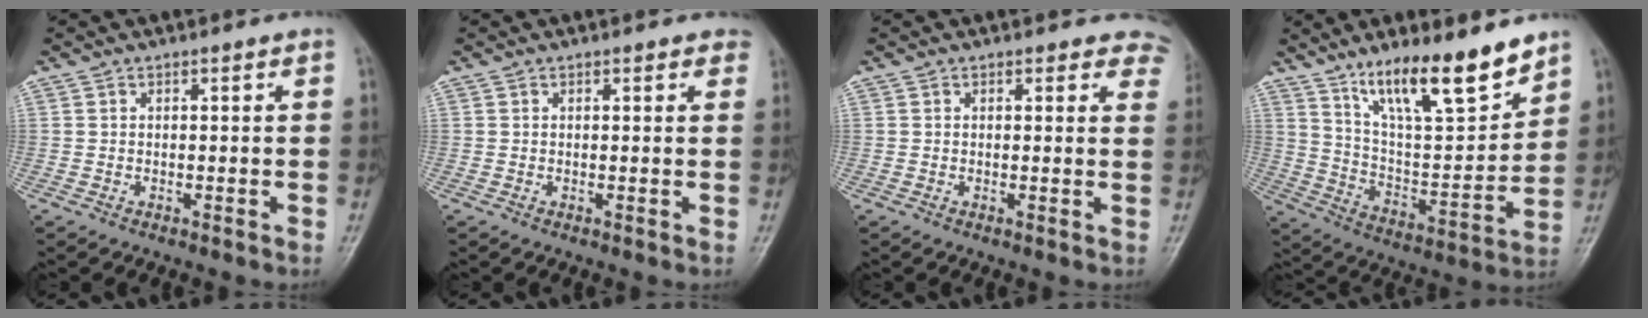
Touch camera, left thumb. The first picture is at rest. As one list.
[{"total": 1.6, "force": [1.1, 0.9, 0.7], "torque": [0.010, -0.002, 0.004]}, {"total": 5.2, "force": [4.5, 2.5, 0.4], "torque": [0.041, -0.015, 0.021]}, {"total": 17.9, "force": [12.6, 4.8, 11.8], "torque": [-0.160, -0.078, 0.225]}]